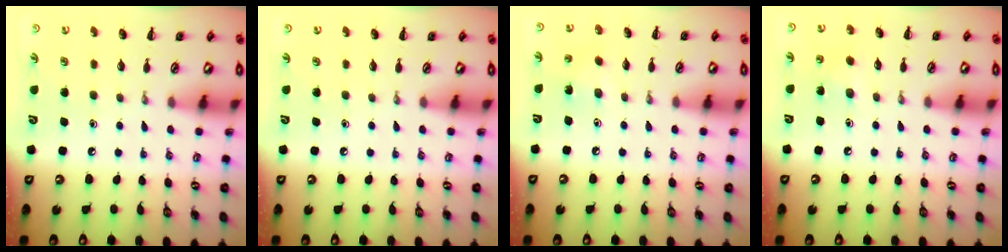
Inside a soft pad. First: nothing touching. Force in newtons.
{"total": 0.0}
{"total": 4.4, "press": 4.2, "slide": 1.2}
{"total": 6.7, "press": 6.5, "slide": 1.5}